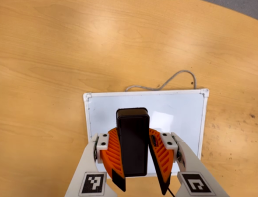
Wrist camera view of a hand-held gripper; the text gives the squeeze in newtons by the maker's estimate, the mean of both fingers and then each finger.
{"total": 9.8, "left": 9.9, "right": 9.7}